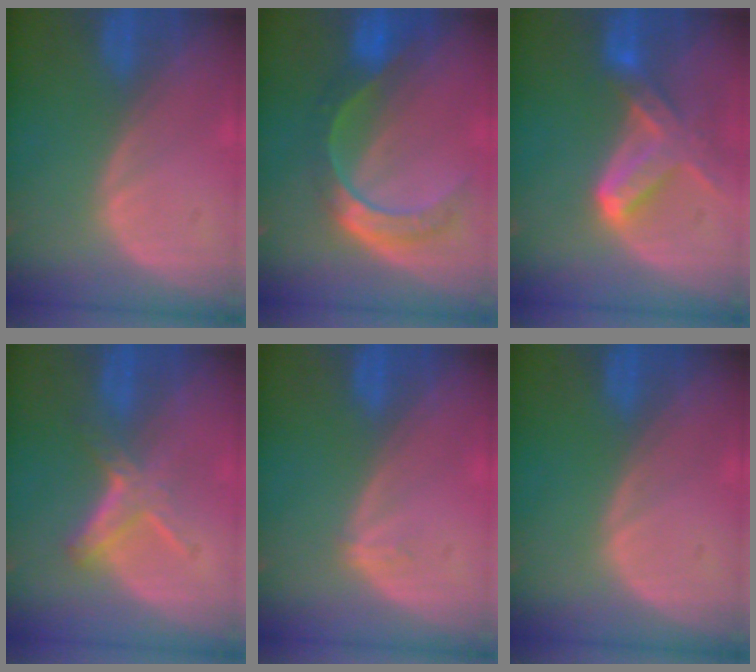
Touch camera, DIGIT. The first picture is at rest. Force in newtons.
{"total": 8.3, "press": 7.0, "slide": 4.5}
{"total": 7.2, "press": 6.6, "slide": 2.9}
{"total": 4.9, "press": 4.8, "slide": 0.9}
{"total": 0.9, "press": 0.6, "slide": 0.6}
{"total": 0.0}